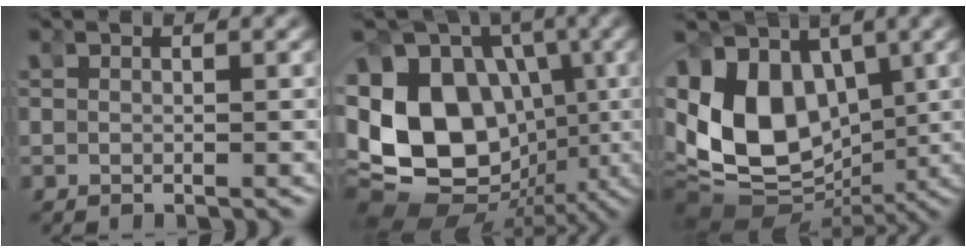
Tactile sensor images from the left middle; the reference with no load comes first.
{"total": 22.2, "force": [-2.4, 17.9, 12.9], "torque": [-0.263, -0.078, -0.023]}
{"total": 15.9, "force": [-0.7, 12.7, 9.5], "torque": [-0.205, -0.064, 0.009]}